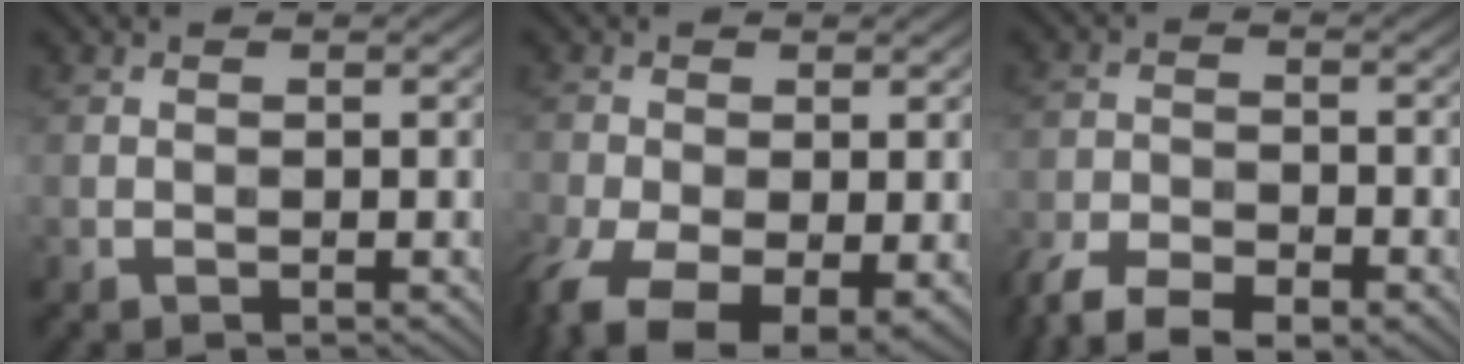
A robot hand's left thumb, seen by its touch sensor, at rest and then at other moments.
{"total": 11.3, "force": [-6.1, 5.6, 7.6], "torque": [-0.174, -0.050, -0.098]}
{"total": 8.3, "force": [-6.2, 3.1, 4.5], "torque": [-0.084, -0.013, -0.120]}